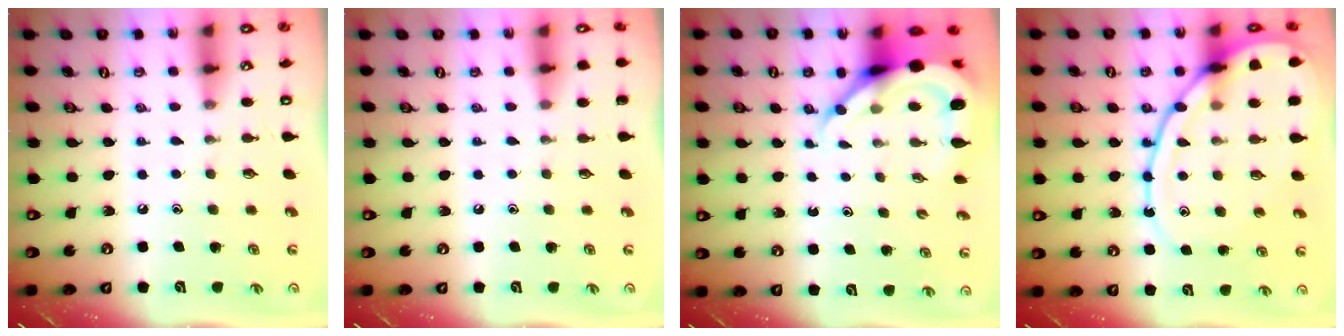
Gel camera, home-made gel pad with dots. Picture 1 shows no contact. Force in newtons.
{"total": 0.0}
{"total": 9.5, "press": 9.4, "slide": 1.1}
{"total": 15.1, "press": 15.0, "slide": 1.5}